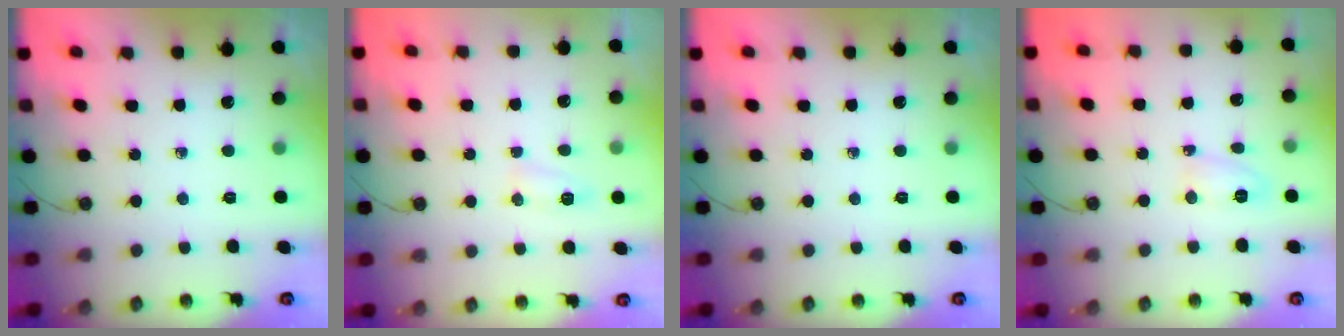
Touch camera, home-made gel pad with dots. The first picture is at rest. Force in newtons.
{"total": 4.7, "press": 4.6, "slide": 0.5}
{"total": 0.0}
{"total": 3.9, "press": 3.7, "slide": 1.4}